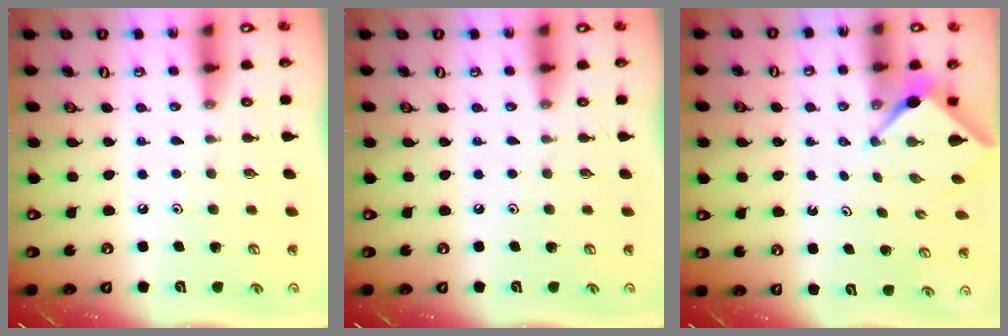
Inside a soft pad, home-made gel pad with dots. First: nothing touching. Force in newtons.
{"total": 0.0}
{"total": 2.5, "press": 2.5, "slide": 0.3}